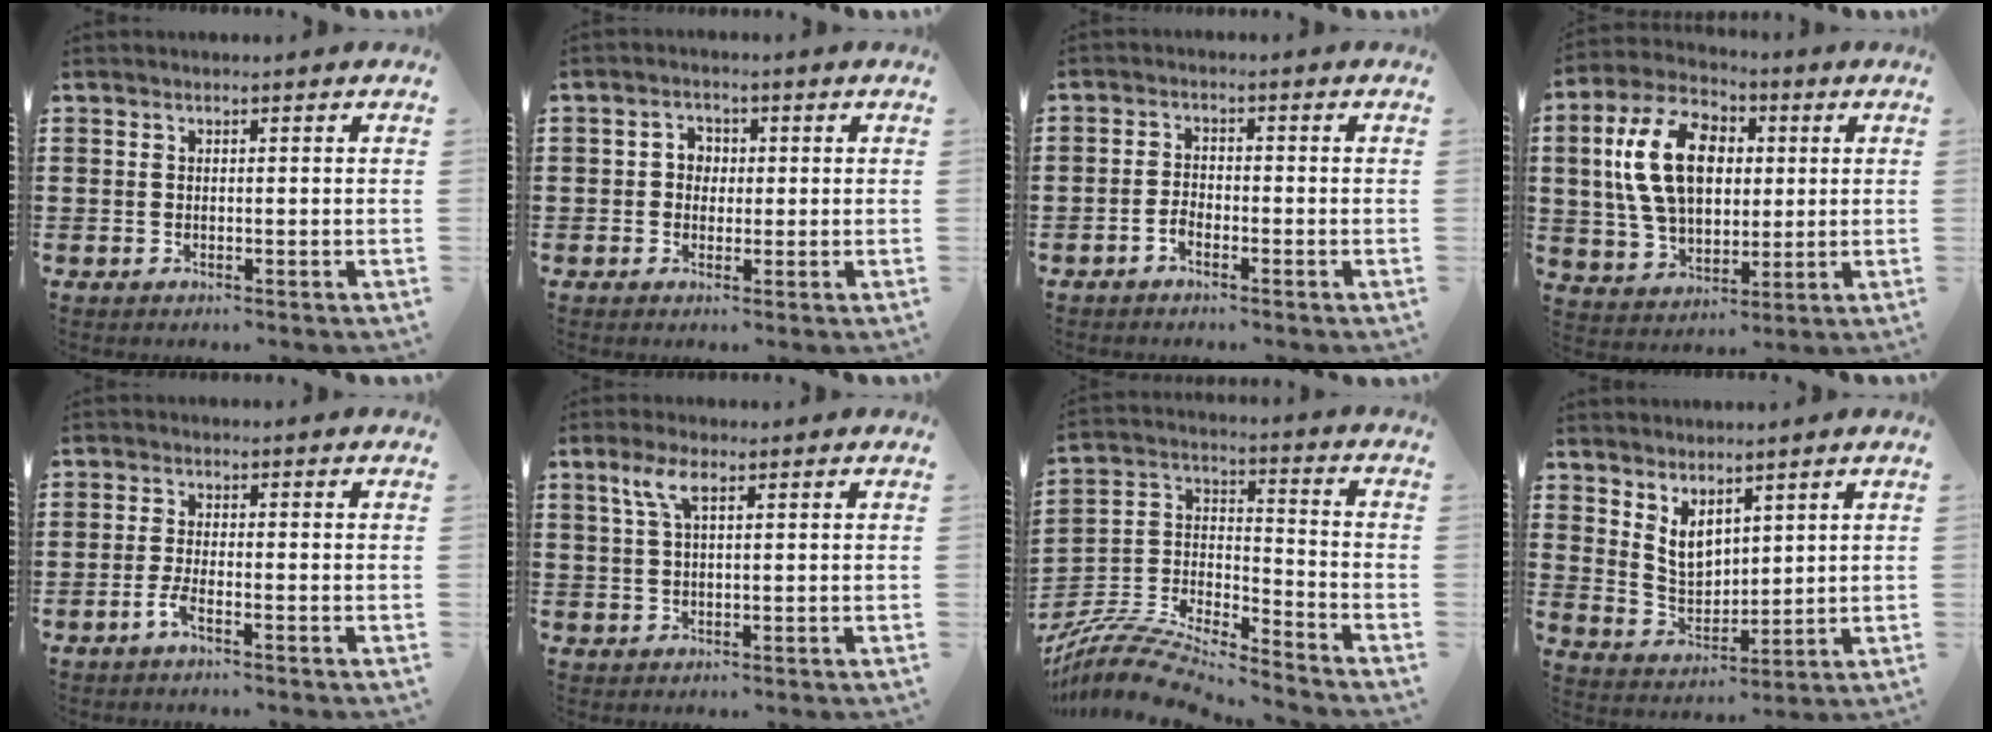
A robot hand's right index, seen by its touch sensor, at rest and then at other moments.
{"total": 2.6, "force": [-0.3, 2.3, 1.2], "torque": [-0.031, 0.011, -0.009]}
{"total": 2.1, "force": [-1.4, 1.0, 1.2], "torque": [-0.026, 0.004, -0.028]}
{"total": 13.7, "force": [2.2, 8.8, 10.2], "torque": [-0.231, 0.017, 0.035]}
{"total": 2.6, "force": [-1.6, 0.4, 2.0], "torque": [-0.050, -0.005, -0.034]}
{"total": 3.8, "force": [1.7, 1.2, 3.2], "torque": [-0.070, 0.008, 0.028]}
{"total": 9.2, "force": [-8.6, 1.3, 2.9], "torque": [-0.063, 0.005, -0.176]}
{"total": 5.2, "force": [3.0, 3.2, 2.8], "torque": [-0.059, -0.002, 0.056]}